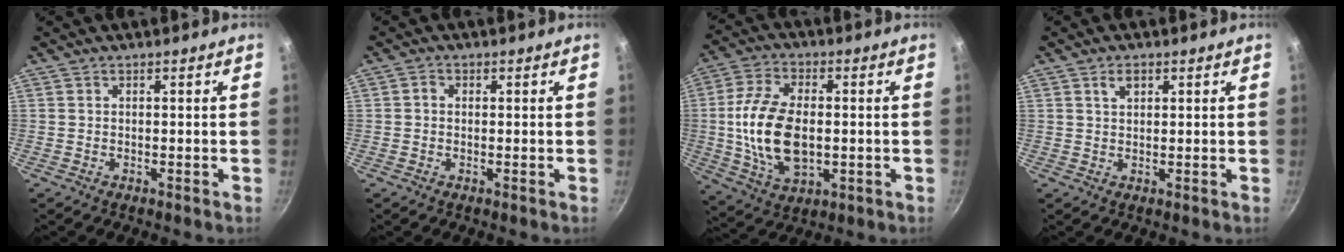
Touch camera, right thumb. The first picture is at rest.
{"total": 1.4, "force": [0.1, 1.2, 0.7], "torque": [-0.013, 0.006, -0.002]}
{"total": 15.7, "force": [-0.5, 9.1, 12.8], "torque": [-0.237, 0.010, -0.007]}
{"total": 2.6, "force": [1.2, 1.6, 1.6], "torque": [-0.021, 0.000, 0.021]}